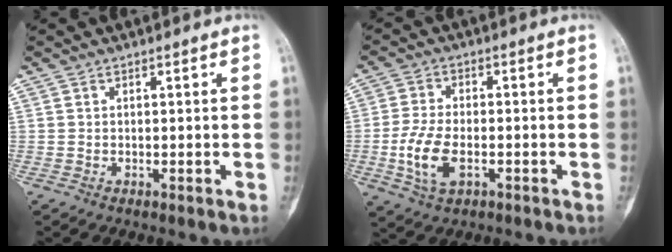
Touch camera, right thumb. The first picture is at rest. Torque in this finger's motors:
{"motor_torque": [-0.09, 0.42, 0.44, 0.31, 0.09]}